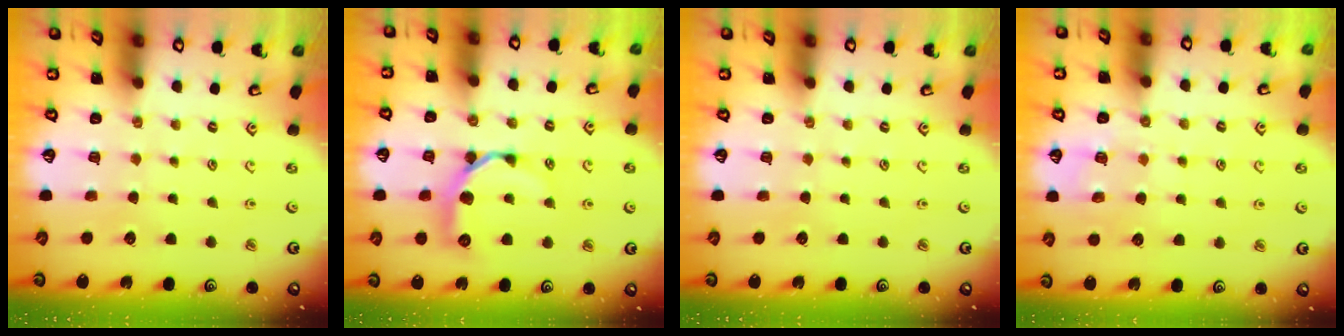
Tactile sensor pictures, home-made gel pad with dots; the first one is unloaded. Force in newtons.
{"total": 9.9, "press": 9.9, "slide": 0.3}
{"total": 0.0}
{"total": 5.8, "press": 5.7, "slide": 0.6}